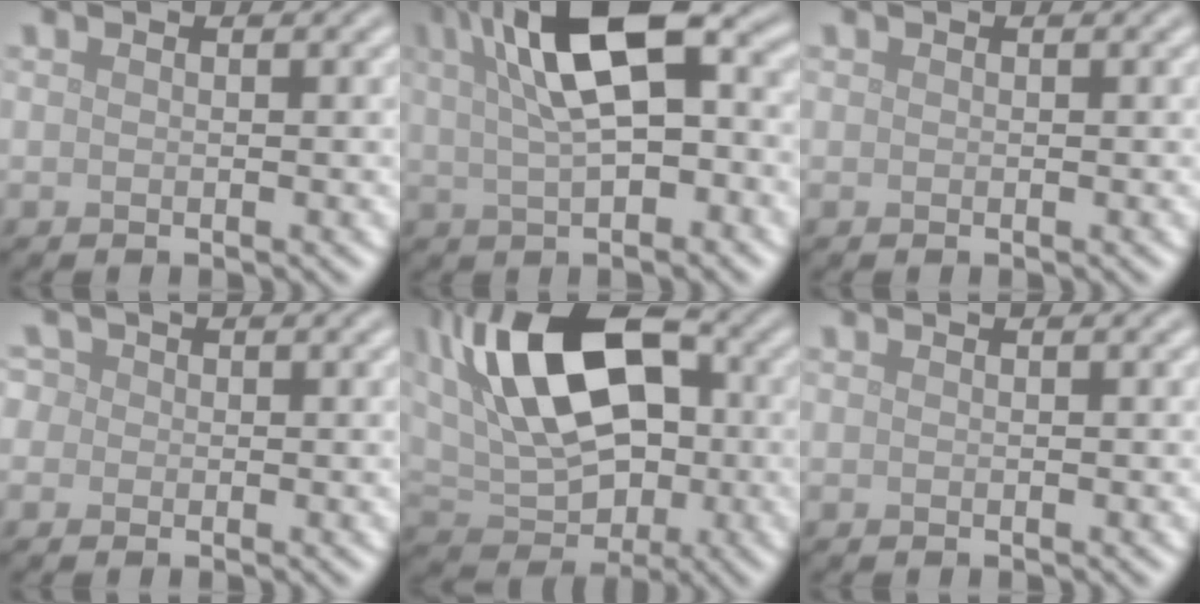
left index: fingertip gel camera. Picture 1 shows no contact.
{"total": 11.2, "force": [3.0, 4.4, 9.8], "torque": [-0.158, 0.017, 0.044]}
{"total": 0.0}
{"total": 3.1, "force": [1.0, 2.7, 1.2], "torque": [-0.008, 0.026, -0.012]}
{"total": 12.5, "force": [2.5, 7.2, 9.9], "torque": [-0.157, 0.017, 0.027]}
{"total": 0.0}